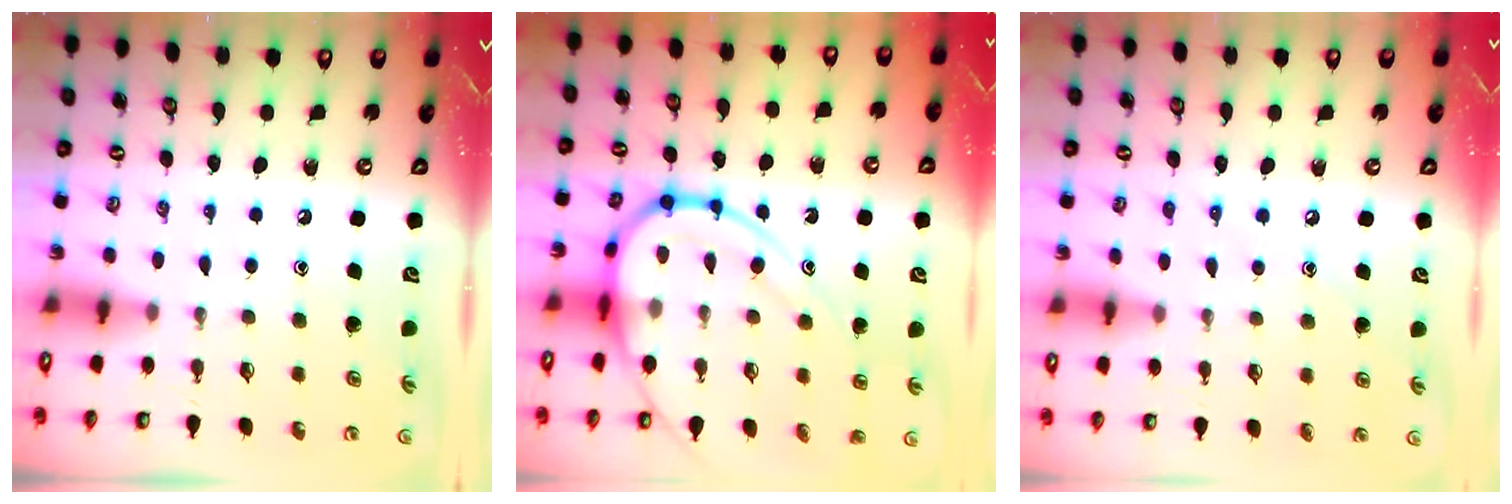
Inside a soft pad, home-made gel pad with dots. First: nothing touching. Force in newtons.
{"total": 17.3, "press": 17.2, "slide": 1.7}
{"total": 5.2, "press": 5.1, "slide": 0.5}